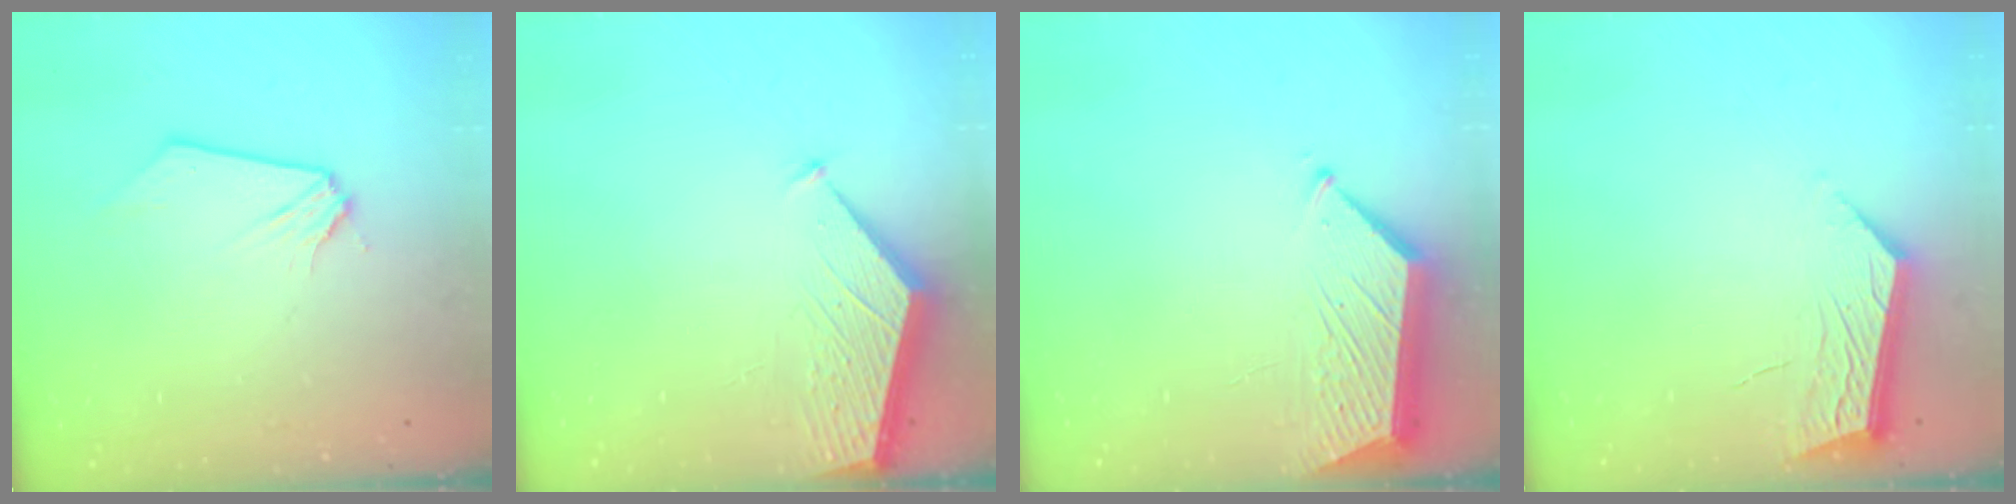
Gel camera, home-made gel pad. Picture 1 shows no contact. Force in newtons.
{"total": 1.9, "press": 1.9, "slide": 0.2}
{"total": 5.4, "press": 5.3, "slide": 0.6}
{"total": 4.8, "press": 4.8, "slide": 0.5}